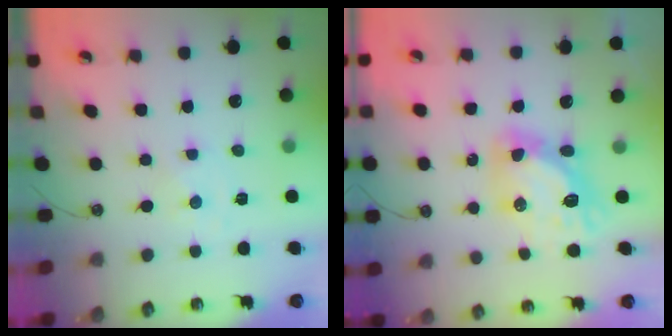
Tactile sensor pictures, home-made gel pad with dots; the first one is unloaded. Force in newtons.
{"total": 12.7, "press": 12.7, "slide": 1.3}